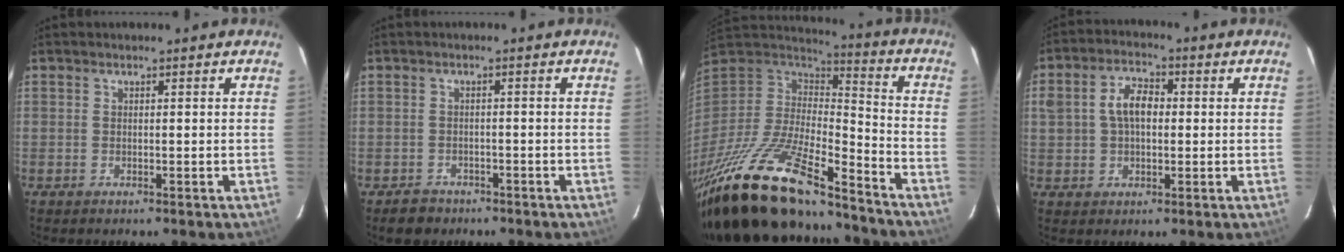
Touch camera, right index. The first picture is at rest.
{"total": 3.7, "force": [-2.6, 2.7, 0.5], "torque": [-0.015, 0.010, -0.037]}
{"total": 30.5, "force": [-22.8, 8.5, 18.2], "torque": [-0.348, -0.050, -0.384]}
{"total": 6.8, "force": [0.7, 4.4, 5.2], "torque": [-0.094, 0.019, 0.015]}